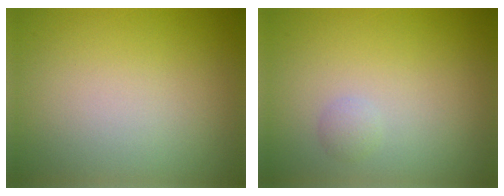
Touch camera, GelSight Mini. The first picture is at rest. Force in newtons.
{"total": 0.8, "press": 0.8, "slide": 0.1}